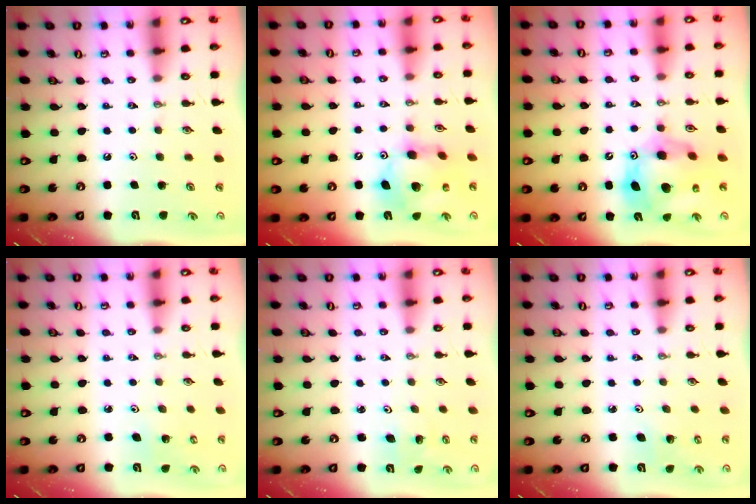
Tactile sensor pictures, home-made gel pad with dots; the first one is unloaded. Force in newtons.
{"total": 12.9, "press": 12.9, "slide": 1.1}
{"total": 17.0, "press": 16.9, "slide": 1.5}
{"total": 3.5, "press": 3.2, "slide": 1.3}
{"total": 2.3, "press": 2.3, "slide": 0.2}
{"total": 3.4, "press": 3.4, "slide": 0.3}